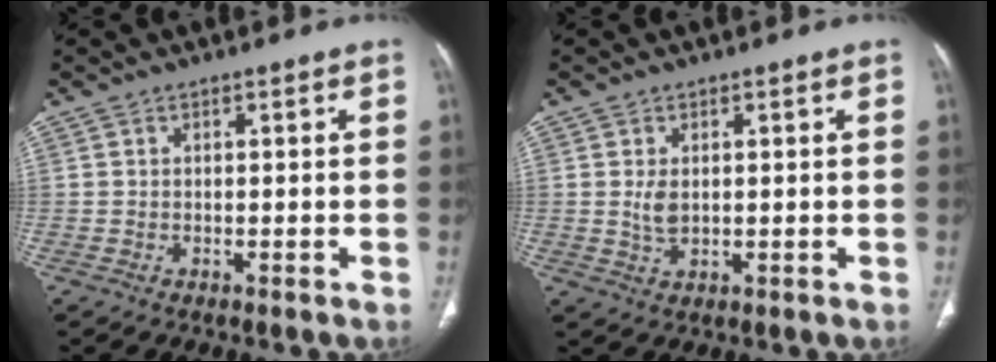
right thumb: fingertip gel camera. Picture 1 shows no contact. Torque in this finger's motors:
{"motor_torque": [0.02, -0.02, 0.40, 0.06, 0.01]}